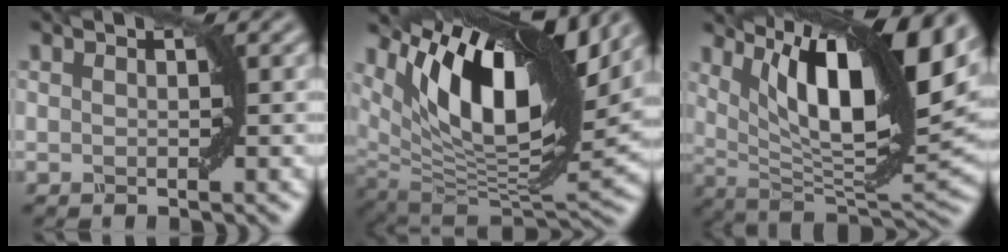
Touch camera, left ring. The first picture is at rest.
{"total": 13.6, "force": [5.7, 5.7, 11.0], "torque": [-0.196, 0.012, 0.108]}
{"total": 13.9, "force": [5.7, 4.3, 12.0], "torque": [-0.185, 0.006, 0.104]}